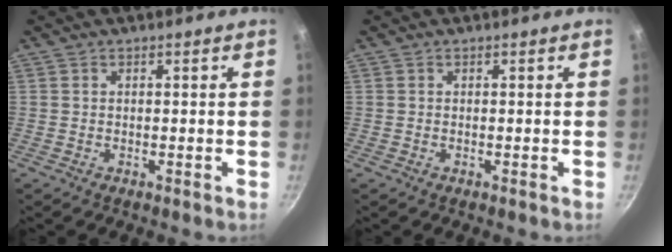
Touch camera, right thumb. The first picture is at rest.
{"total": 0.0}